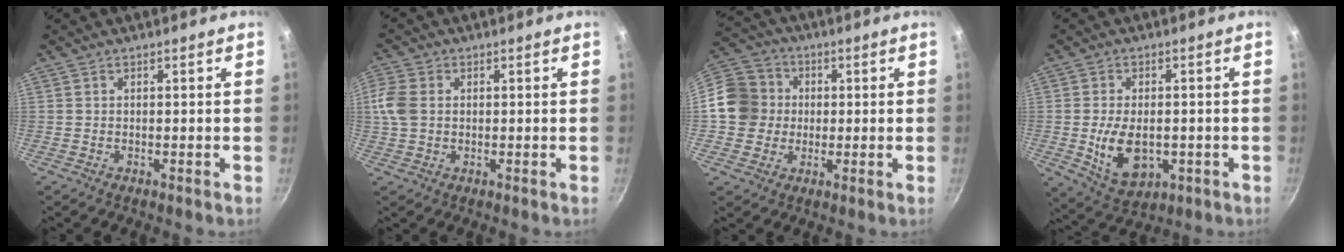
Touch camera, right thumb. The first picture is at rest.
{"total": 5.6, "force": [0.6, 4.2, 3.7], "torque": [-0.080, 0.008, 0.007]}
{"total": 12.5, "force": [0.2, 11.5, 4.9], "torque": [-0.067, 0.031, -0.011]}
{"total": 10.3, "force": [-1.6, 6.4, 7.9], "torque": [-0.123, -0.005, -0.011]}